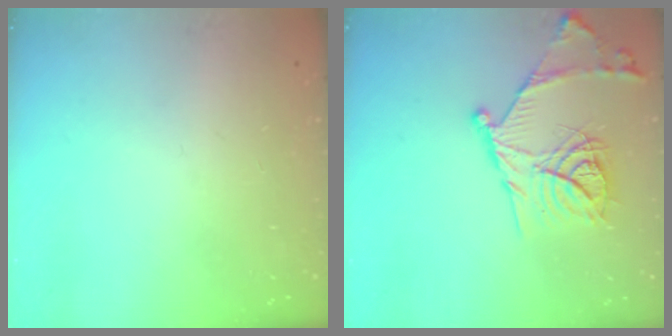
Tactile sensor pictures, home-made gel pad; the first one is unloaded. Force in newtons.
{"total": 18.4, "press": 18.4, "slide": 1.3}